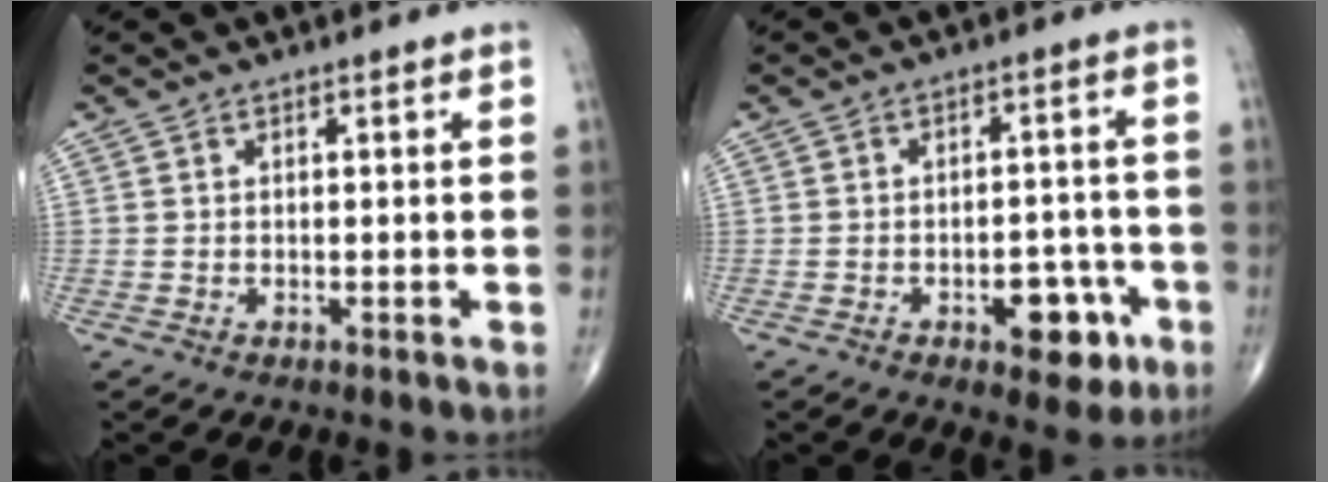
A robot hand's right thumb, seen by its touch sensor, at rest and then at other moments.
{"total": 8.2, "force": [-3.7, 4.4, 5.9], "torque": [-0.048, 0.029, -0.043]}